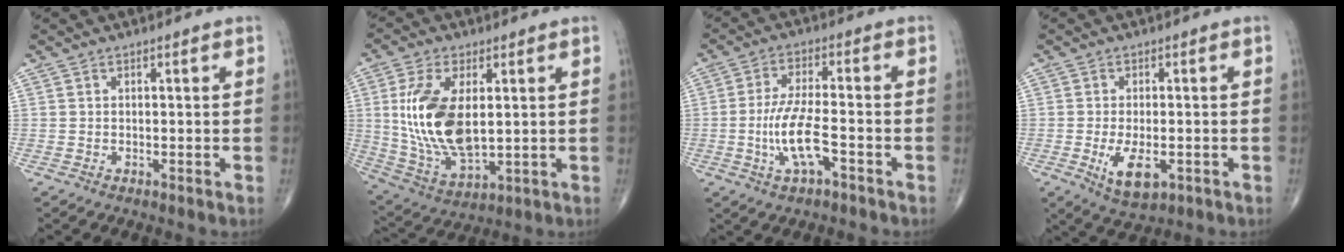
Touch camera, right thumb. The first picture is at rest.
{"total": 16.1, "force": [2.1, 8.1, 13.8], "torque": [-0.272, -0.019, 0.054]}
{"total": 8.9, "force": [-2.9, 2.9, 7.9], "torque": [-0.165, 0.019, -0.054]}
{"total": 6.8, "force": [-2.0, 3.3, 5.6], "torque": [-0.097, -0.011, -0.026]}